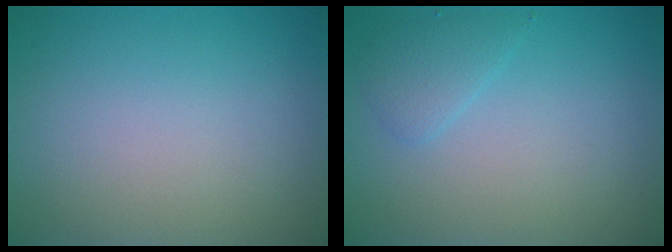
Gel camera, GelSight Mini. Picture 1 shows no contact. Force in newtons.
{"total": 1.7, "press": 1.7, "slide": 0.1}